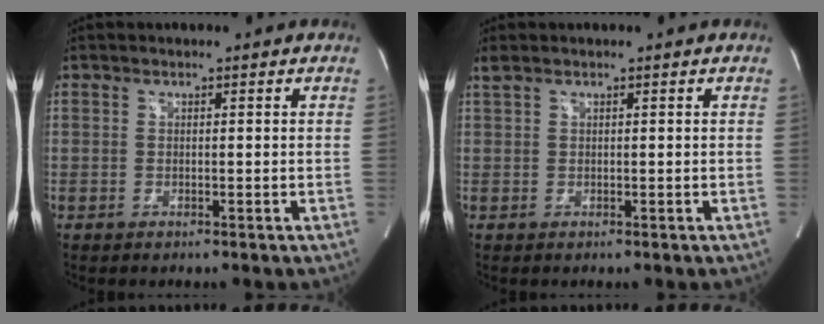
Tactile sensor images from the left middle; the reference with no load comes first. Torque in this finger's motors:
{"motor_torque": [0.11, -0.07, 0.14, 0.03]}